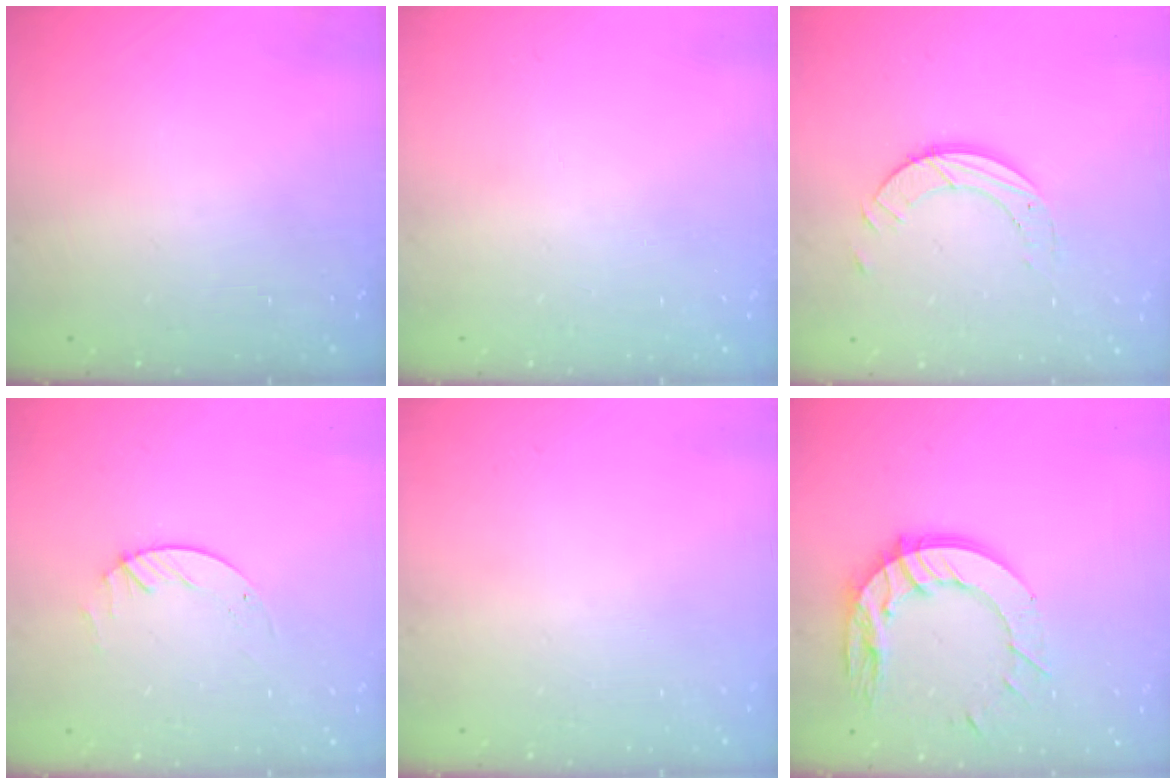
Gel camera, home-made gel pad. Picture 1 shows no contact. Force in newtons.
{"total": 0.0}
{"total": 5.8, "press": 5.8, "slide": 0.4}
{"total": 2.5, "press": 2.5, "slide": 0.2}
{"total": 0.0}
{"total": 14.0, "press": 13.9, "slide": 1.5}